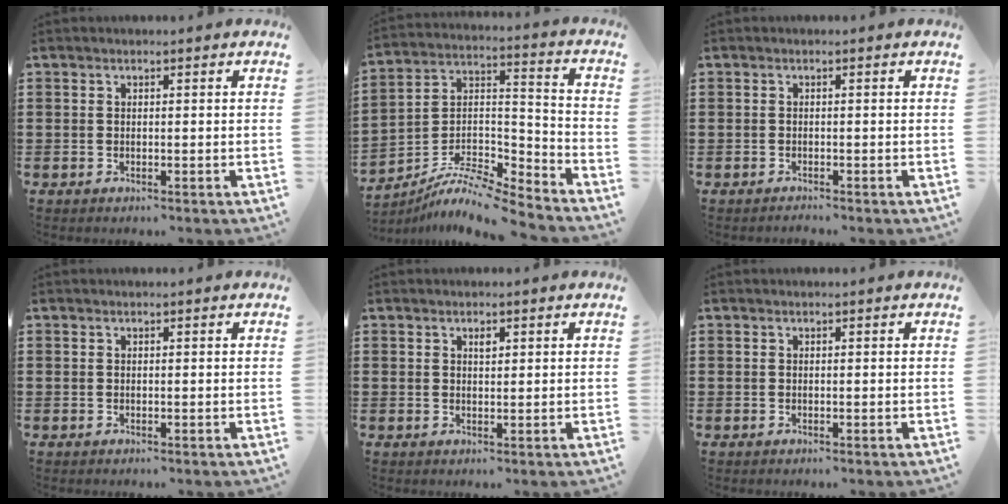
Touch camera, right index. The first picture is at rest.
{"total": 8.3, "force": [-7.4, 1.9, 3.2], "torque": [-0.070, 0.009, -0.151]}
{"total": 0.8, "force": [-0.7, 0.1, -0.1], "torque": [0.000, 0.001, -0.016]}
{"total": 0.0}
{"total": 1.1, "force": [0.5, 0.5, 0.7], "torque": [-0.016, 0.003, 0.009]}
{"total": 0.0}